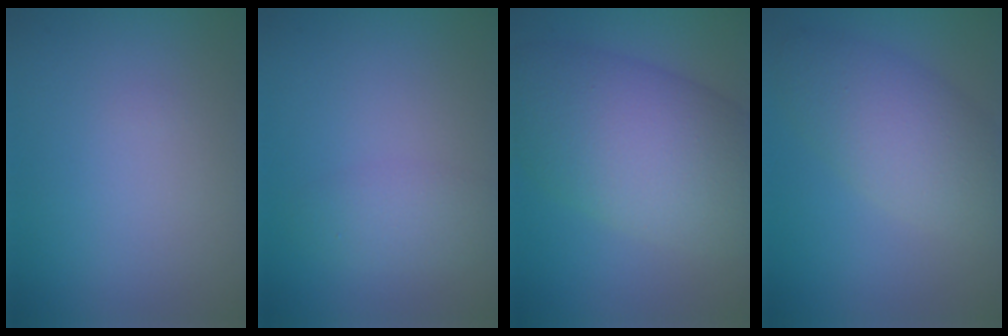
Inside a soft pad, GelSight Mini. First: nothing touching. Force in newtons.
{"total": 2.2, "press": 2.2, "slide": 0.1}
{"total": 10.5, "press": 10.5, "slide": 0.6}
{"total": 5.4, "press": 5.4, "slide": 0.3}